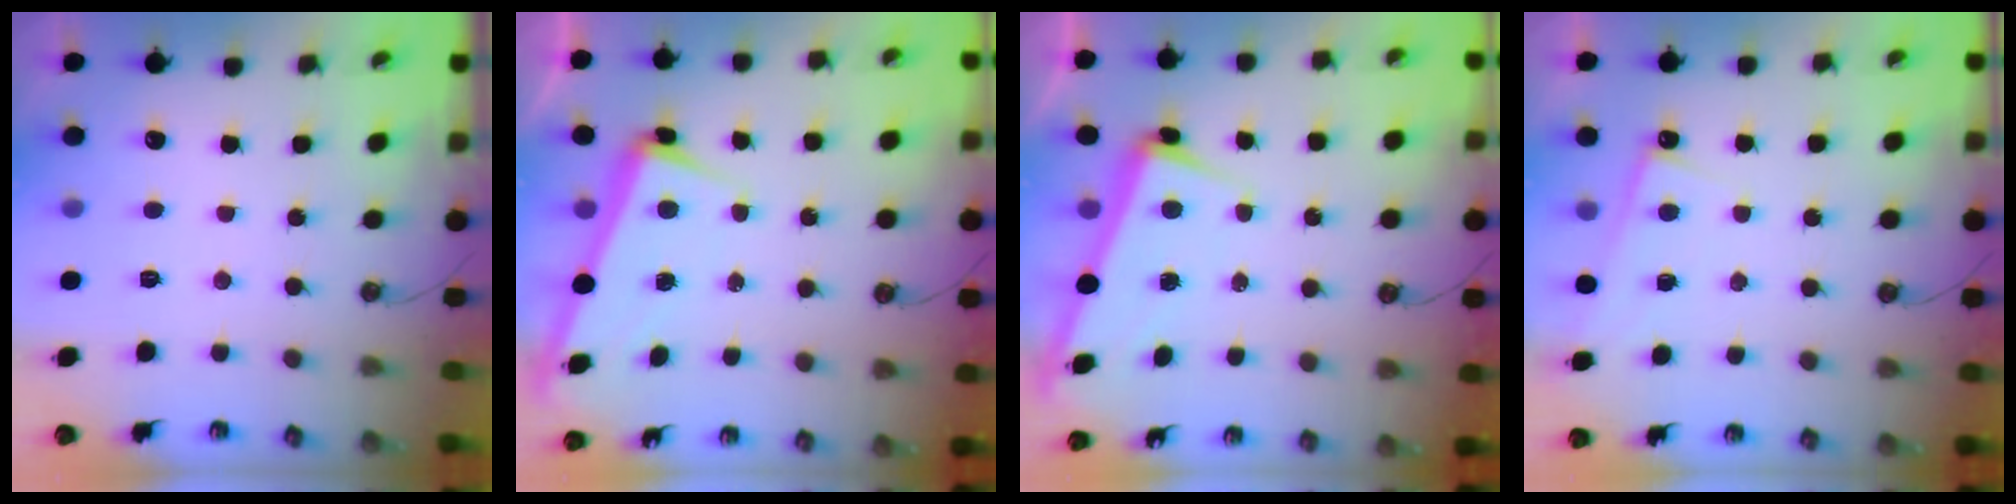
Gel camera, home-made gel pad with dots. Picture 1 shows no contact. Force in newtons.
{"total": 3.3, "press": 3.1, "slide": 1.1}
{"total": 3.2, "press": 3.0, "slide": 1.1}
{"total": 0.8, "press": 0.8, "slide": 0.2}